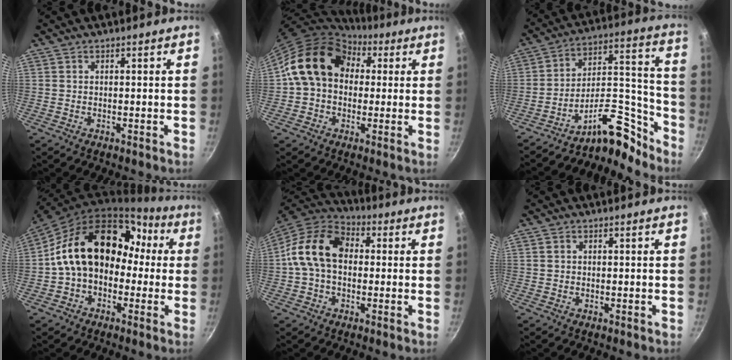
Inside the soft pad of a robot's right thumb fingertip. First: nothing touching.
{"total": 15.8, "force": [3.2, 12.3, 9.5], "torque": [-0.134, 0.033, 0.040]}
{"total": 15.1, "force": [-11.5, 6.3, 7.6], "torque": [-0.075, 0.135, -0.185]}
{"total": 19.4, "force": [0.8, 14.3, 13.1], "torque": [-0.186, 0.071, 0.007]}
{"total": 13.7, "force": [0.8, 9.8, 9.5], "torque": [-0.145, 0.029, -0.007]}
{"total": 1.0, "force": [0.3, 0.9, 0.4], "torque": [-0.005, 0.002, 0.004]}